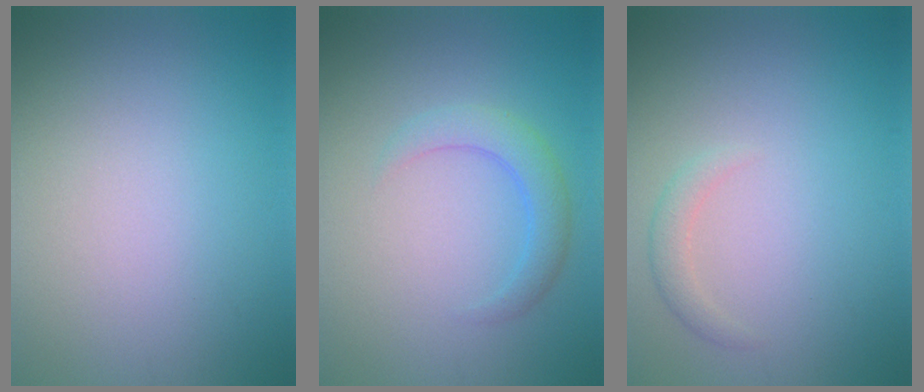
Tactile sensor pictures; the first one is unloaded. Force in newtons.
{"total": 2.8, "press": 2.8, "slide": 0.2}
{"total": 1.2, "press": 1.2, "slide": 0.0}